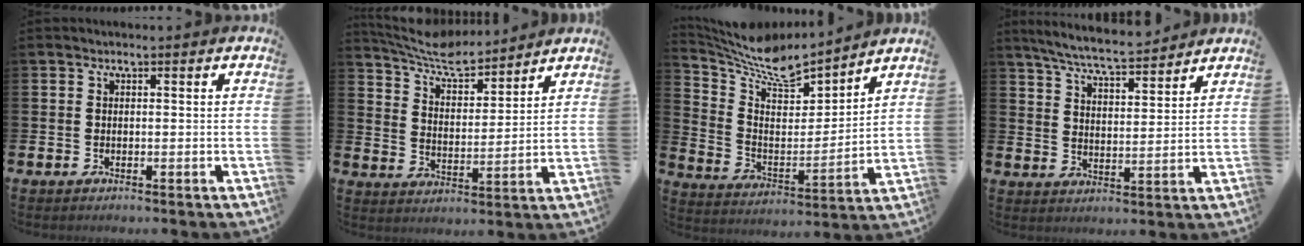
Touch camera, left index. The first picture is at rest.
{"total": 7.5, "force": [7.0, 1.6, 2.1], "torque": [-0.075, -0.038, 0.125]}
{"total": 8.6, "force": [7.9, 2.4, 2.6], "torque": [-0.096, -0.058, 0.139]}
{"total": 7.0, "force": [6.7, 0.5, 2.1], "torque": [-0.069, -0.034, 0.120]}